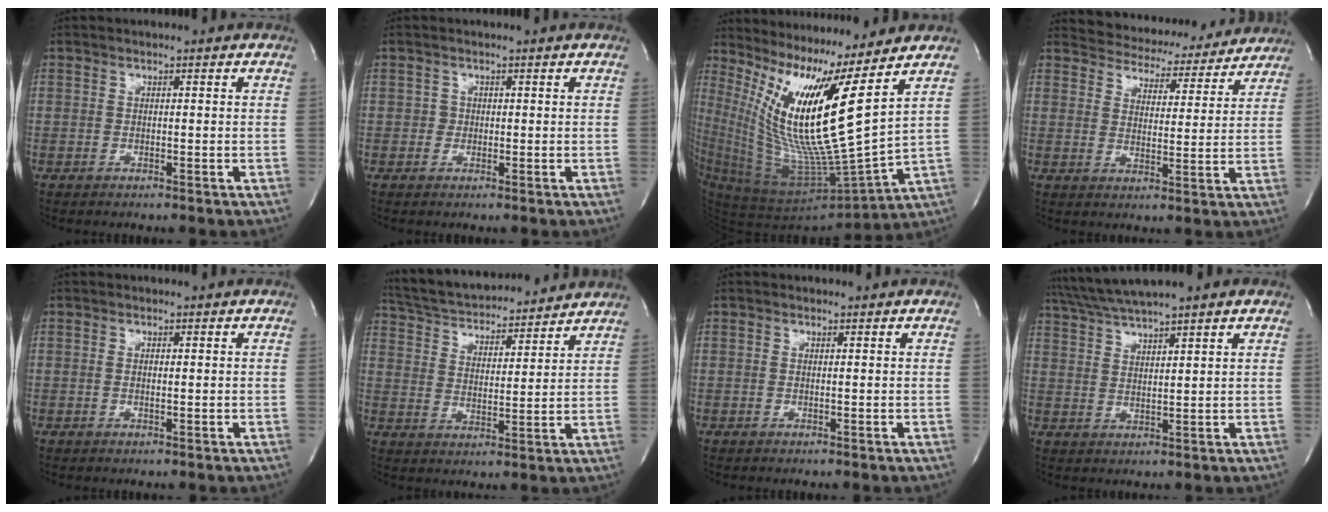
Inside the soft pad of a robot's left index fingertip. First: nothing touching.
{"total": 0.9, "force": [0.0, 0.8, 0.1], "torque": [0.003, 0.004, 0.001]}
{"total": 19.1, "force": [8.7, -1.1, 17.0], "torque": [-0.328, -0.035, 0.154]}
{"total": 14.0, "force": [13.3, 4.0, 1.8], "torque": [-0.012, 0.001, 0.163]}
{"total": 0.9, "force": [0.0, 0.2, 0.9], "torque": [-0.020, -0.002, 0.003]}
{"total": 17.8, "force": [16.6, 3.5, 5.5], "torque": [-0.103, 0.027, 0.260]}
{"total": 0.0}
{"total": 8.6, "force": [7.2, -0.3, 4.8], "torque": [-0.088, 0.034, 0.123]}